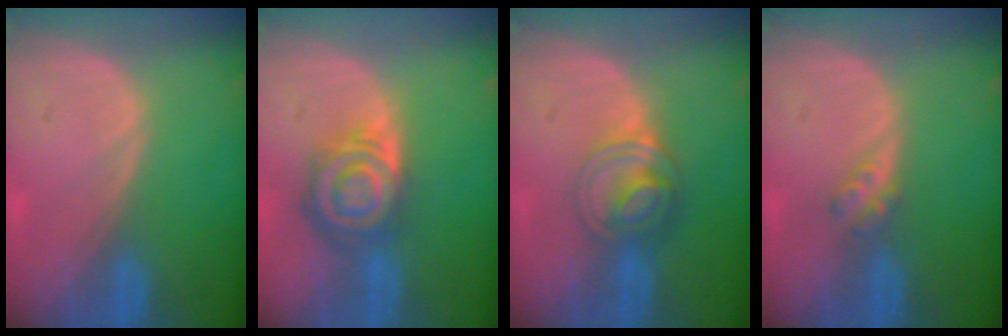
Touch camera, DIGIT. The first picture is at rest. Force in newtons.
{"total": 8.0, "press": 7.1, "slide": 3.8}
{"total": 6.3, "press": 5.5, "slide": 3.2}
{"total": 2.5, "press": 2.1, "slide": 1.4}